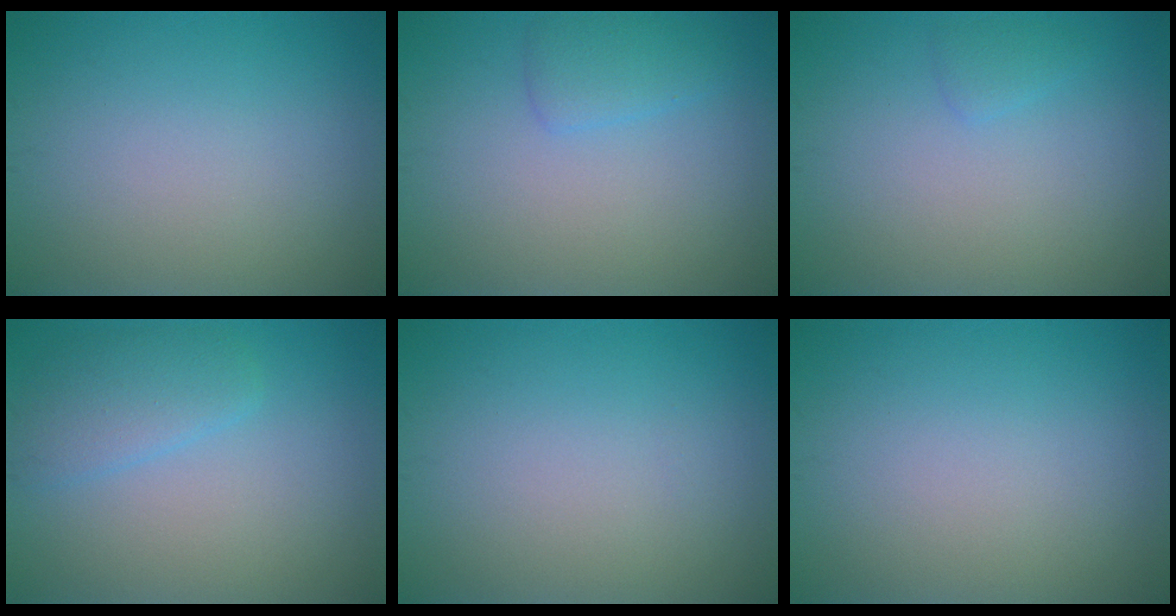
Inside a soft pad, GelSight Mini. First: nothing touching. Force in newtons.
{"total": 1.9, "press": 1.9, "slide": 0.2}
{"total": 0.9, "press": 0.9, "slide": 0.0}
{"total": 2.7, "press": 2.7, "slide": 0.1}
{"total": 0.0}
{"total": 0.0}